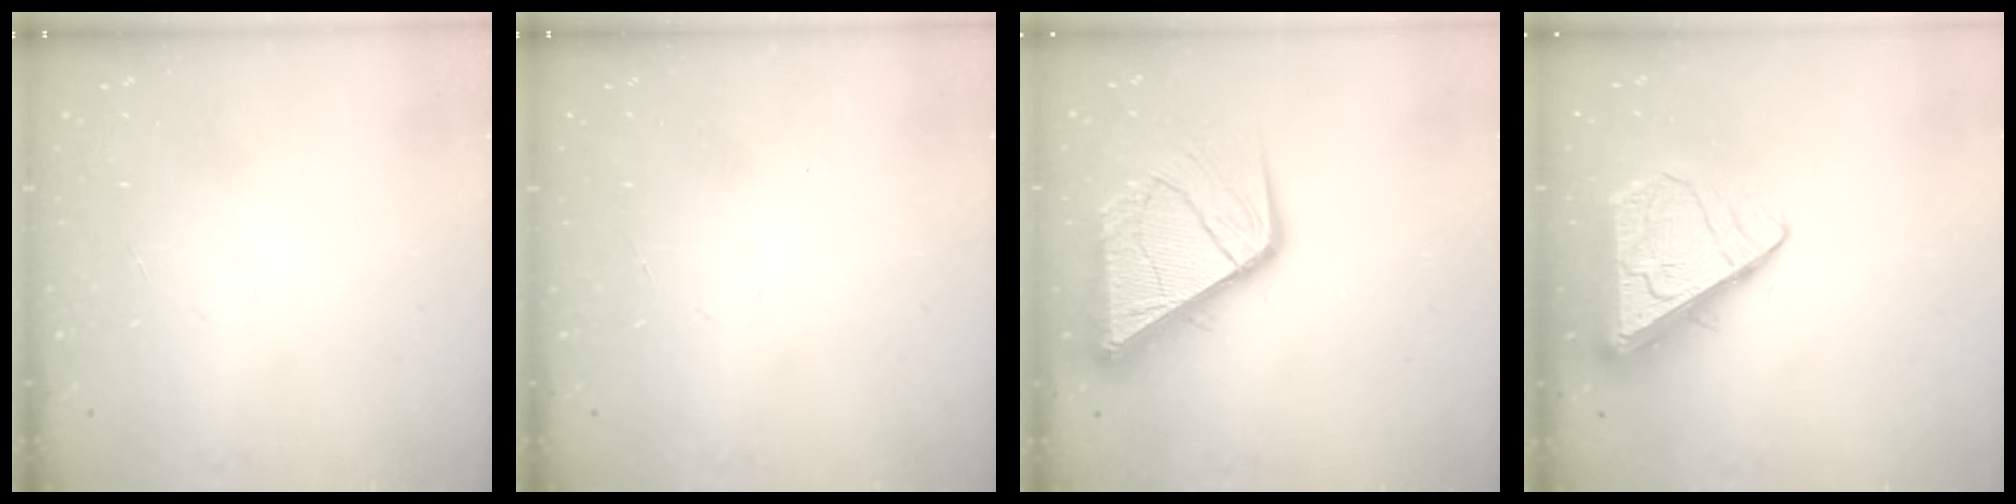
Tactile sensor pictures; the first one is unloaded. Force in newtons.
{"total": 0.0}
{"total": 15.1, "press": 15.0, "slide": 1.7}
{"total": 7.8, "press": 7.8, "slide": 0.9}